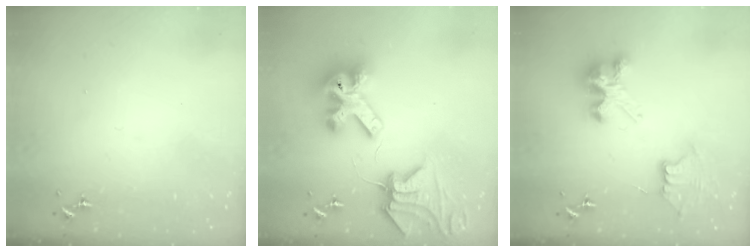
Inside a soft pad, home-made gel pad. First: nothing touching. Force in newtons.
{"total": 15.8, "press": 15.7, "slide": 1.8}
{"total": 9.7, "press": 9.6, "slide": 0.7}